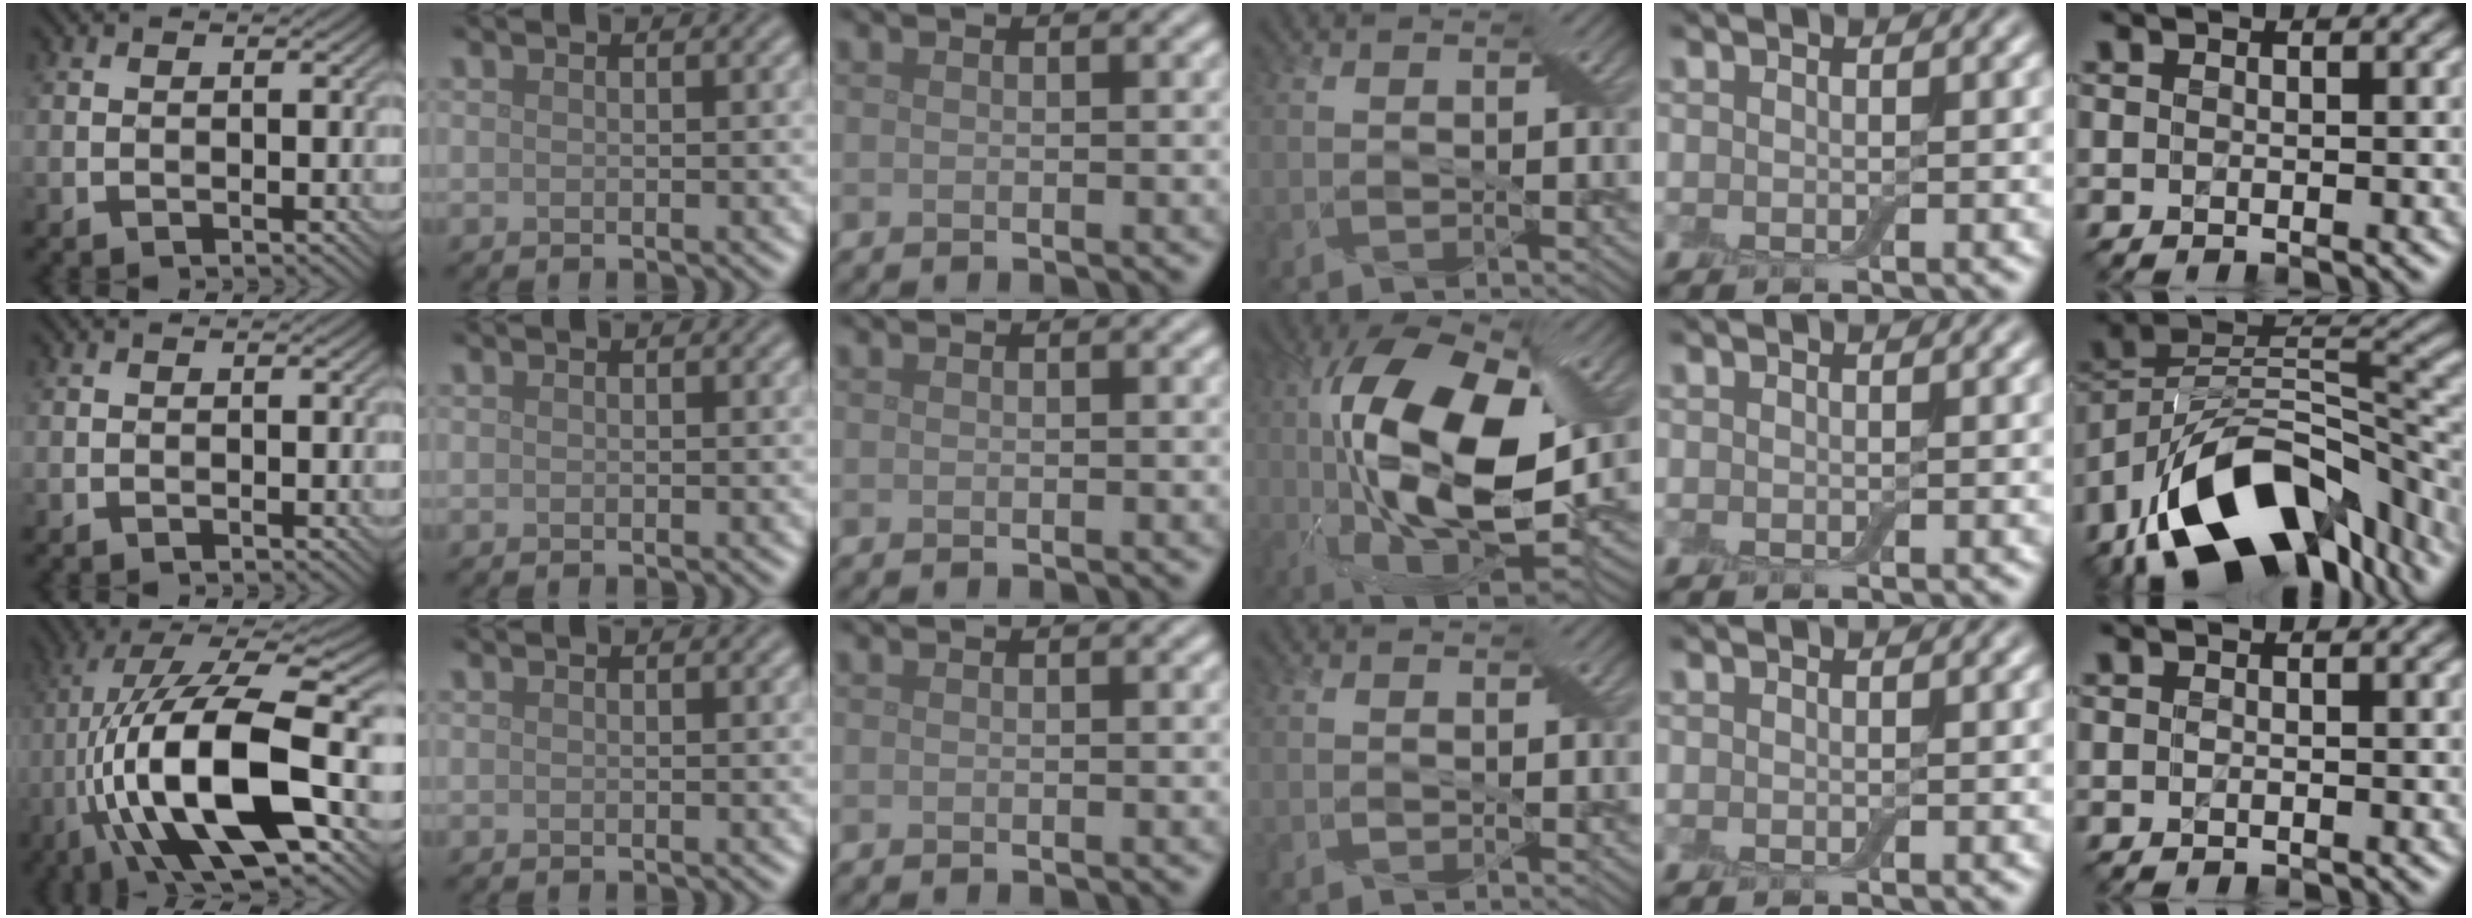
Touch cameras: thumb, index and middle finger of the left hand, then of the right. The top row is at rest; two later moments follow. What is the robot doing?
{"motion": "open", "object": "airpods case & airpods"}